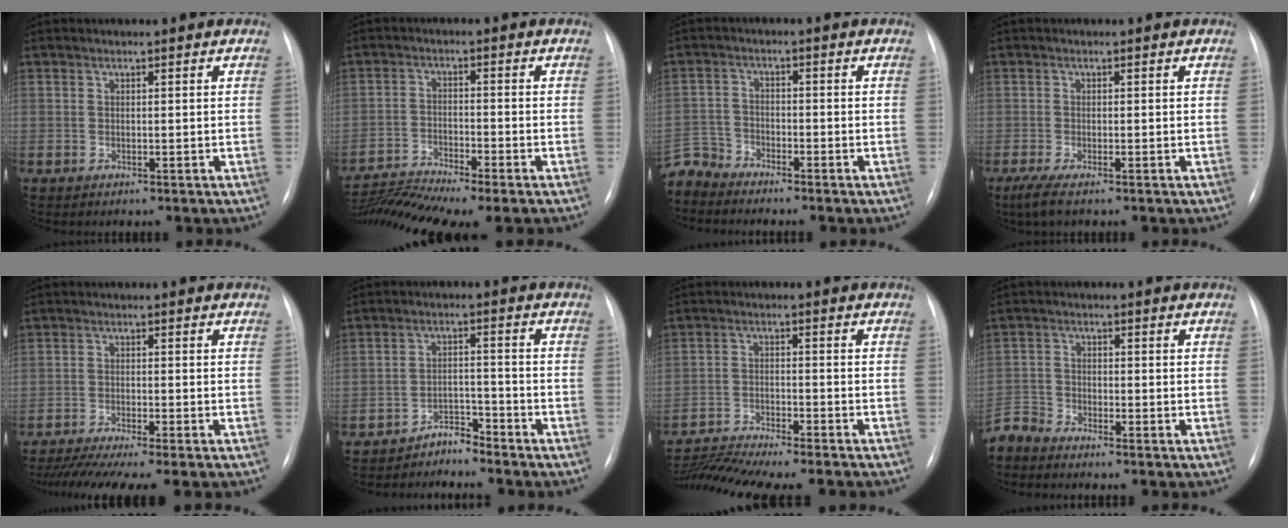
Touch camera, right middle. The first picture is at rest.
{"total": 9.1, "force": [-8.2, -1.4, 3.7], "torque": [-0.072, -0.008, -0.141]}
{"total": 4.7, "force": [-4.6, 0.8, -0.6], "torque": [0.015, -0.004, -0.092]}
{"total": 2.5, "force": [-1.6, 0.3, 1.9], "torque": [-0.045, -0.010, -0.034]}
{"total": 11.0, "force": [-9.4, -0.4, 5.8], "torque": [-0.073, -0.026, -0.141]}
{"total": 3.4, "force": [-3.3, 0.6, 0.2], "torque": [0.005, -0.007, -0.056]}
{"total": 13.8, "force": [-12.7, -0.2, 5.6], "torque": [-0.090, -0.004, -0.197]}
{"total": 3.5, "force": [-3.5, 0.1, -0.1], "torque": [0.005, -0.016, -0.069]}